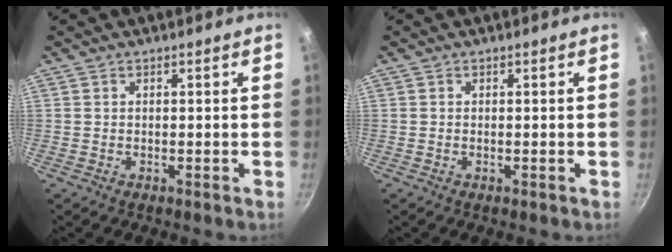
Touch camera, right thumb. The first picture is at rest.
{"total": 0.0}